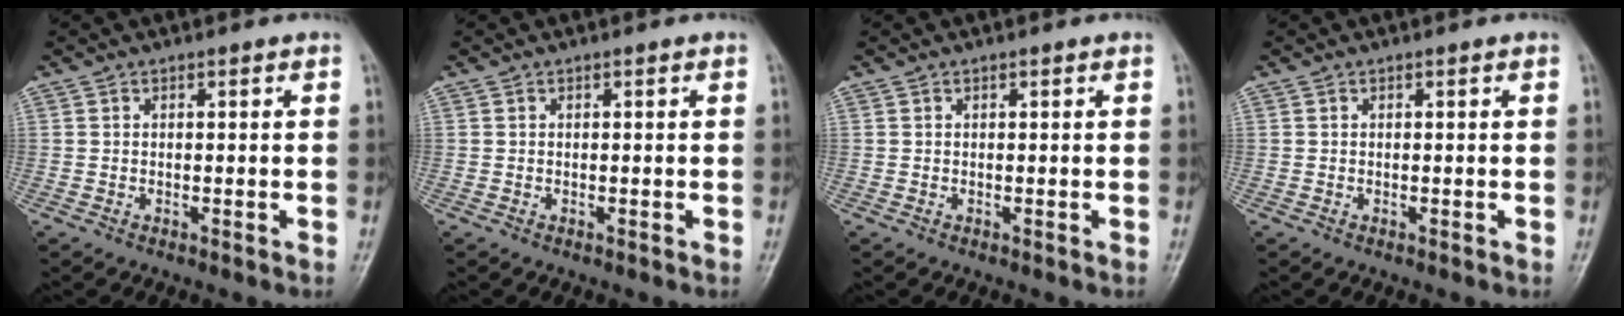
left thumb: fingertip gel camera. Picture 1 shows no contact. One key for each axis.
{"total": 0.0}
{"total": 0.0}
{"total": 0.0}